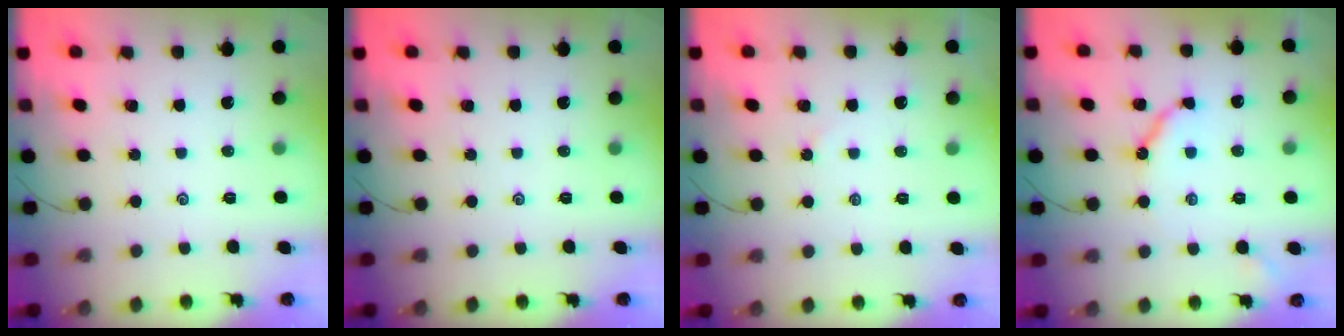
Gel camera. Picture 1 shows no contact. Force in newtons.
{"total": 0.0}
{"total": 3.0, "press": 2.9, "slide": 0.3}
{"total": 8.1, "press": 8.0, "slide": 0.8}